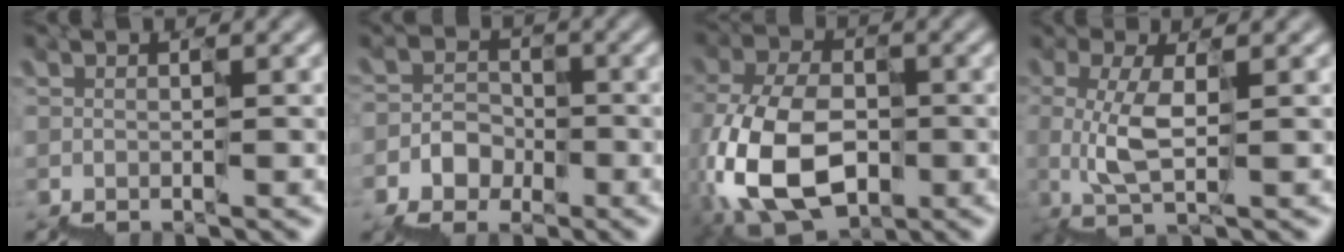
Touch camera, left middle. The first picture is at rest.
{"total": 2.5, "force": [-1.5, 2.0, -0.1], "torque": [-0.001, 0.013, -0.025]}
{"total": 10.2, "force": [-2.5, 7.1, 7.0], "torque": [-0.182, -0.013, -0.032]}
{"total": 2.8, "force": [0.6, 1.1, 2.5], "torque": [-0.057, 0.004, 0.020]}